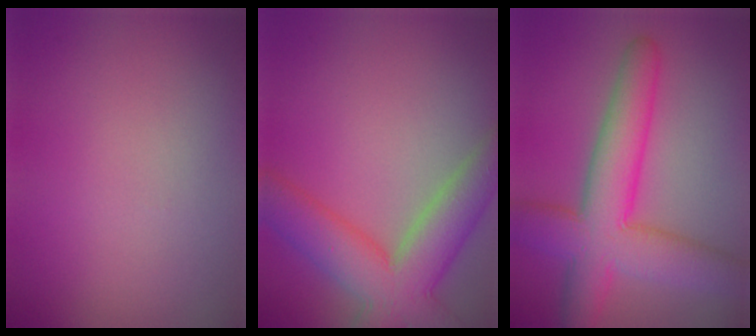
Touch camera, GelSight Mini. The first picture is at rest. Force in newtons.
{"total": 8.3, "press": 8.3, "slide": 0.4}
{"total": 8.3, "press": 8.3, "slide": 0.3}